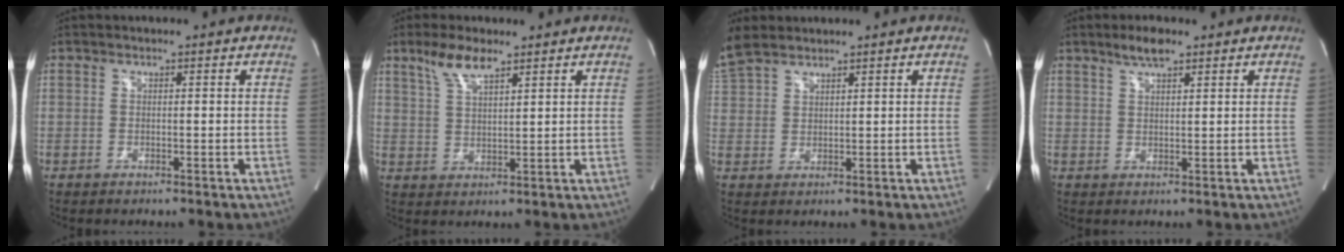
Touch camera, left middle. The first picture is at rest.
{"total": 5.7, "force": [4.0, 1.3, 3.8], "torque": [-0.083, 0.007, 0.081]}
{"total": 6.6, "force": [5.7, 2.2, 2.5], "torque": [-0.073, 0.020, 0.127]}
{"total": 3.7, "force": [2.7, 1.0, 2.3], "torque": [-0.049, 0.007, 0.051]}